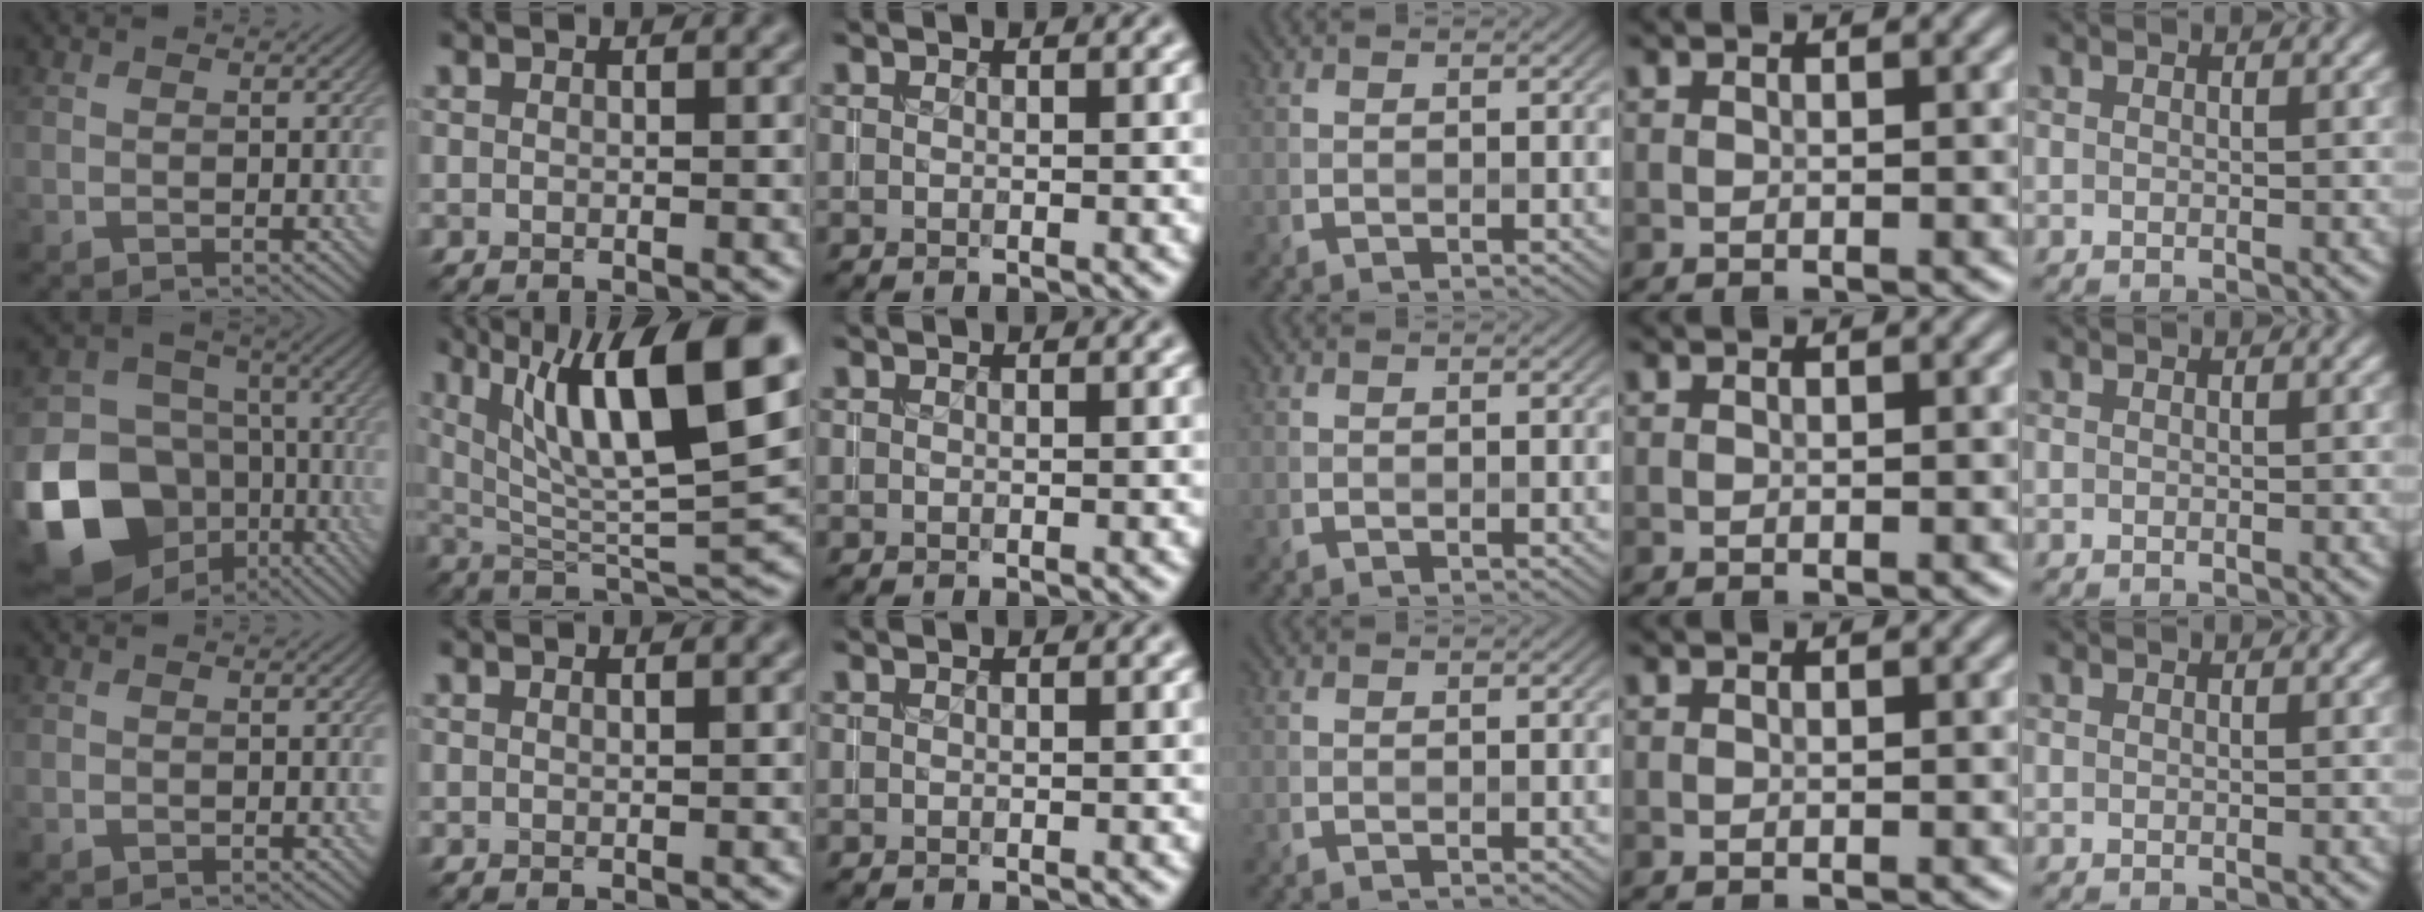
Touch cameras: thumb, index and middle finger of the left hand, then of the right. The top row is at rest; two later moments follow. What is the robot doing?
{"motion": "insert", "object": "coin"}